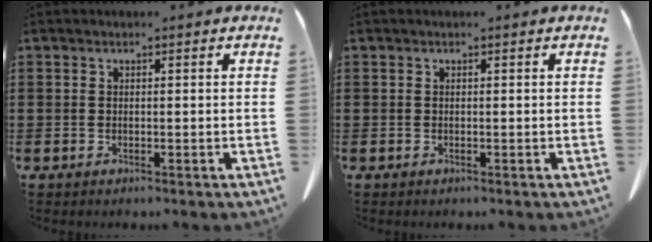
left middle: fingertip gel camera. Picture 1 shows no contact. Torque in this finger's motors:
{"motor_torque": [-0.08, 0.08, 0.00, 0.00]}